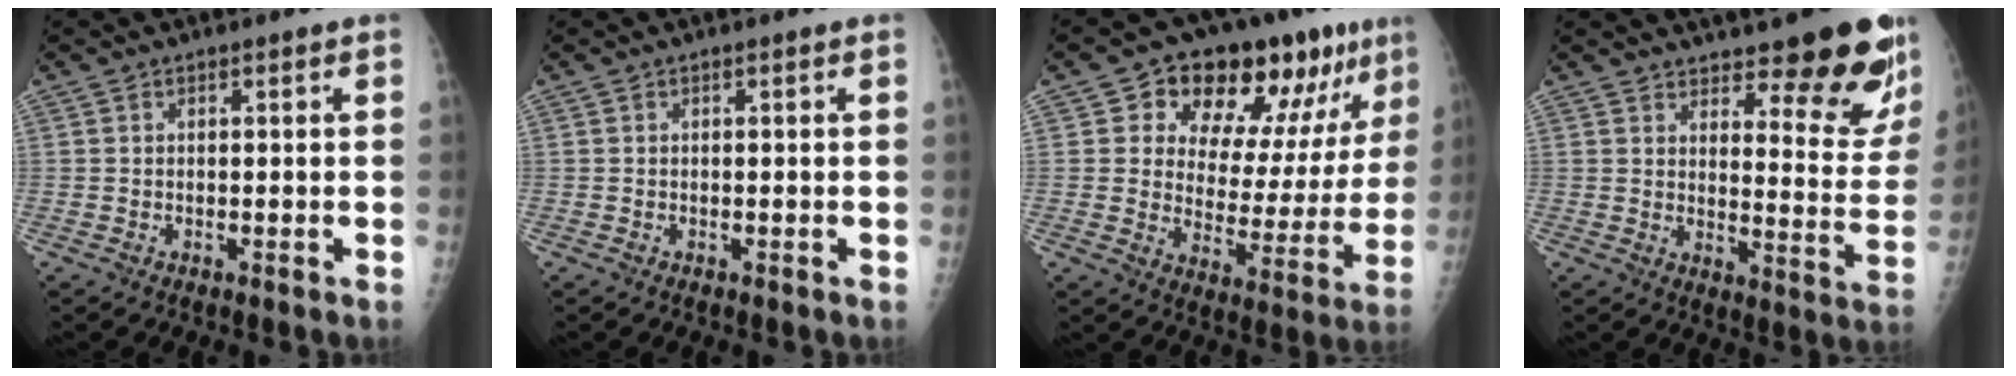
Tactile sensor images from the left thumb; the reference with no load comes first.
{"total": 0.0}
{"total": 20.8, "force": [11.5, 10.1, 14.1], "torque": [-0.147, -0.028, 0.173]}
{"total": 16.4, "force": [12.1, 4.9, 9.9], "torque": [-0.079, -0.094, 0.155]}